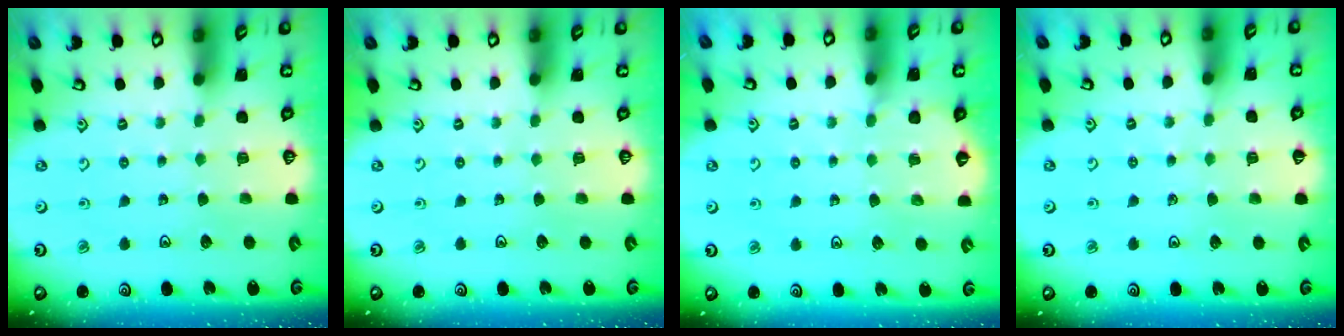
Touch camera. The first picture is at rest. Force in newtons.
{"total": 0.0}
{"total": 3.9, "press": 3.9, "slide": 0.6}
{"total": 2.0, "press": 2.0, "slide": 0.3}